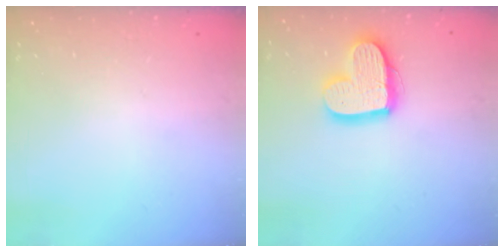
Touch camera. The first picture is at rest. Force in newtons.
{"total": 15.7, "press": 15.7, "slide": 1.4}